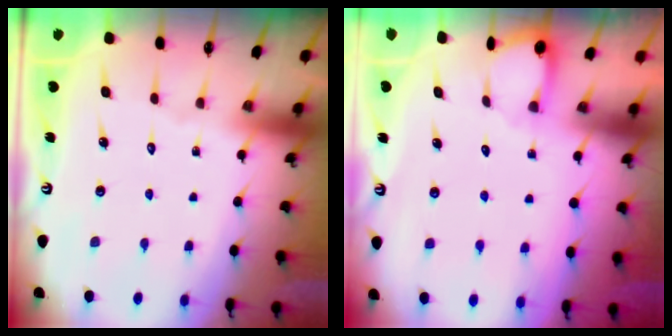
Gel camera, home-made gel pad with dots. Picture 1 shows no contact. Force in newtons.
{"total": 1.8, "press": 1.8, "slide": 0.1}